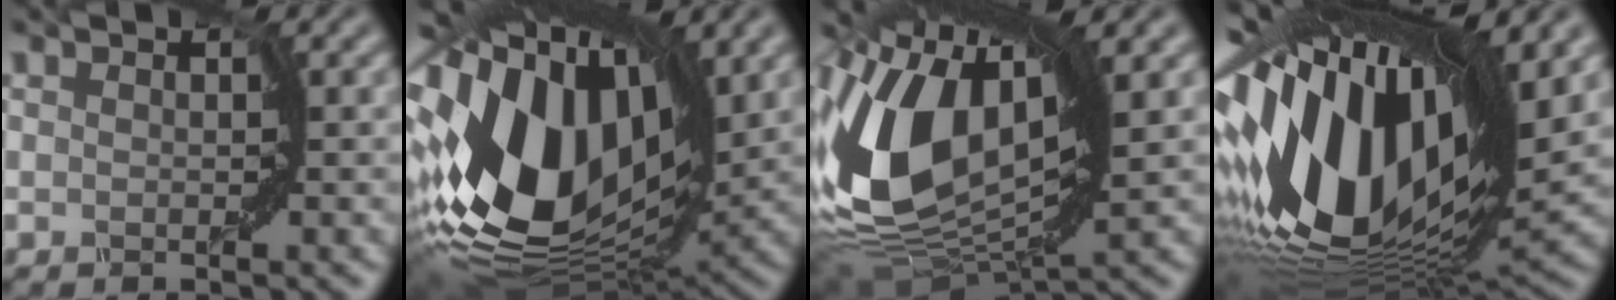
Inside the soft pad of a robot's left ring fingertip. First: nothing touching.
{"total": 16.5, "force": [0.8, 9.8, 13.3], "torque": [-0.292, -0.012, 0.025]}
{"total": 13.0, "force": [1.8, 7.0, 10.8], "torque": [-0.239, 0.003, 0.034]}
{"total": 17.1, "force": [2.3, 7.6, 15.1], "torque": [-0.294, -0.001, 0.032]}